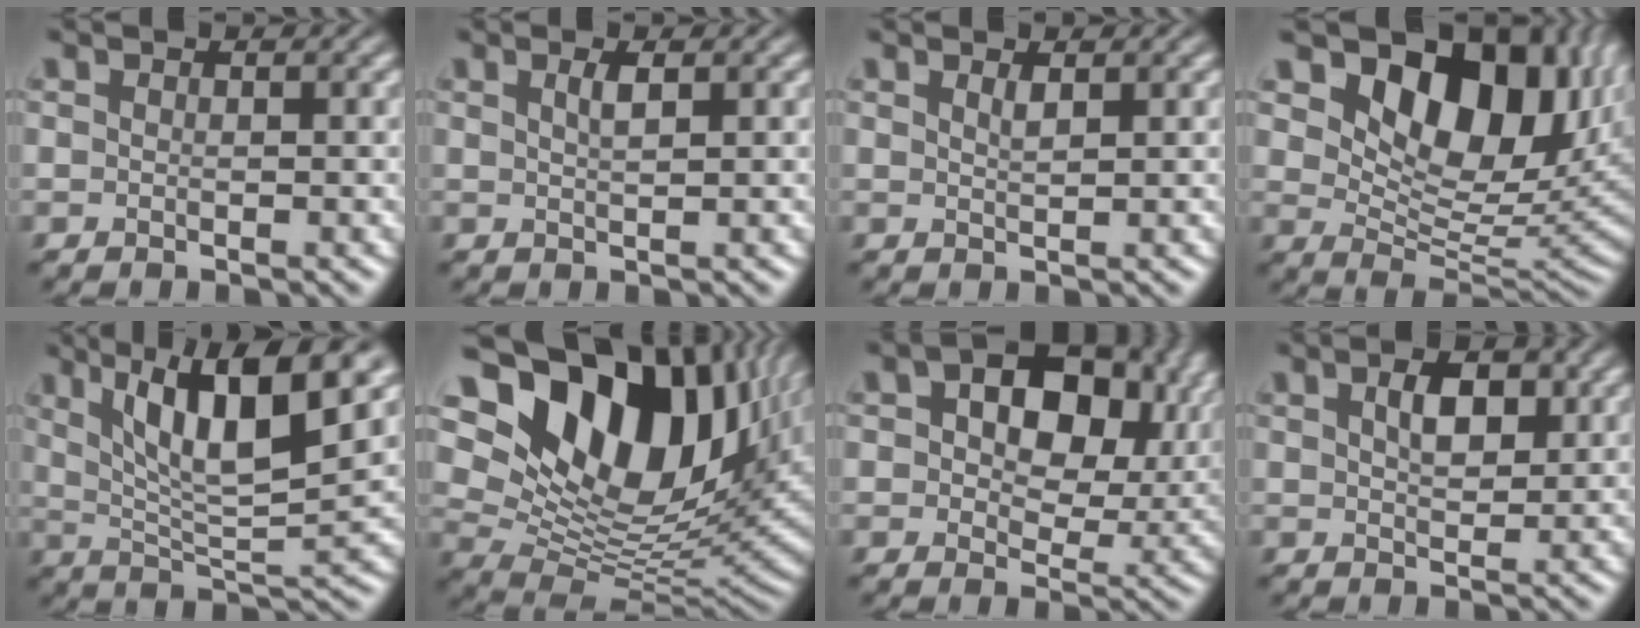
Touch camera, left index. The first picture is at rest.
{"total": 1.4, "force": [0.7, 0.4, 1.2], "torque": [-0.018, 0.004, 0.010]}
{"total": 0.9, "force": [0.7, 0.2, 0.6], "torque": [-0.007, 0.000, 0.012]}
{"total": 12.0, "force": [5.5, 7.0, 8.1], "torque": [-0.122, -0.009, 0.094]}
{"total": 11.0, "force": [4.9, 2.8, 9.5], "torque": [-0.160, 0.005, 0.089]}
{"total": 17.1, "force": [8.1, 10.1, 11.1], "torque": [-0.198, 0.027, 0.142]}
{"total": 13.4, "force": [3.8, 8.2, 9.9], "torque": [-0.120, 0.008, 0.061]}
{"total": 3.2, "force": [1.1, 1.7, 2.5], "torque": [-0.044, 0.004, 0.019]}